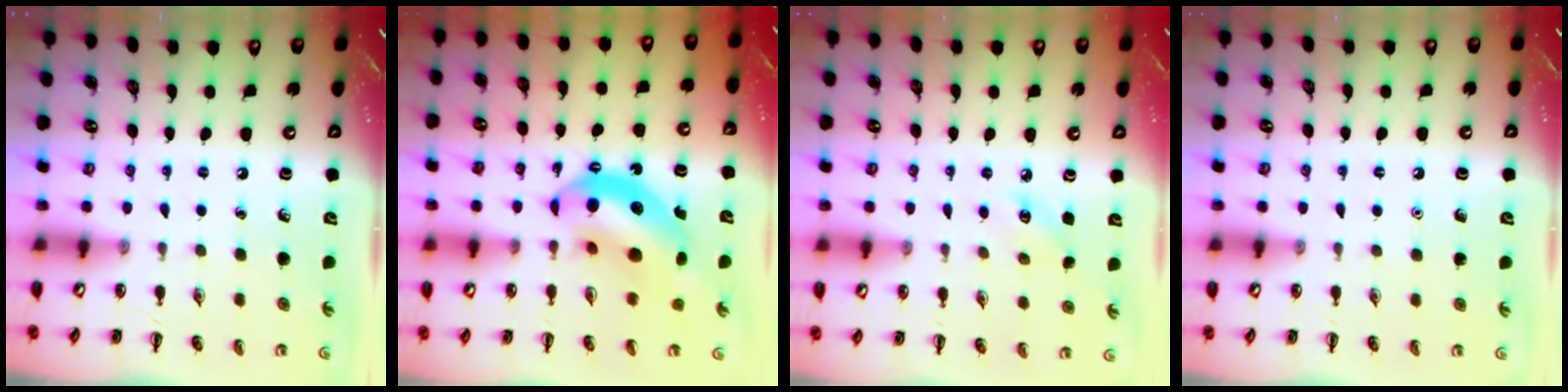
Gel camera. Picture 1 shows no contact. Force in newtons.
{"total": 12.6, "press": 12.1, "slide": 3.4}
{"total": 3.9, "press": 3.7, "slide": 1.1}
{"total": 1.6, "press": 1.6, "slide": 0.1}